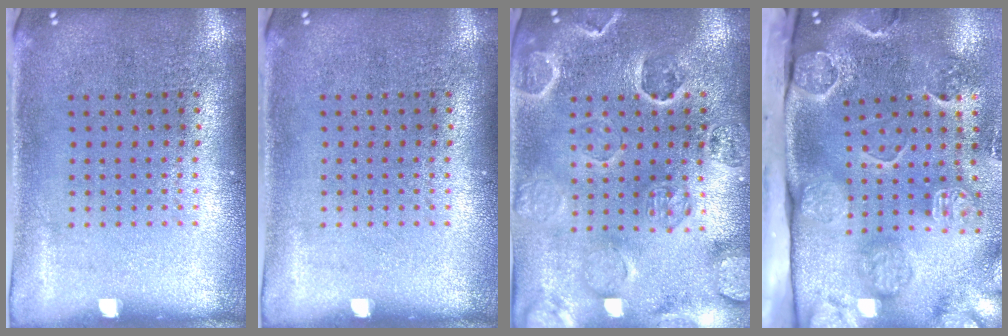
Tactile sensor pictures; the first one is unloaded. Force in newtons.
{"total": 0.0}
{"total": 2.8, "press": 2.7, "slide": 0.5}
{"total": 4.7, "press": 3.4, "slide": 3.2}